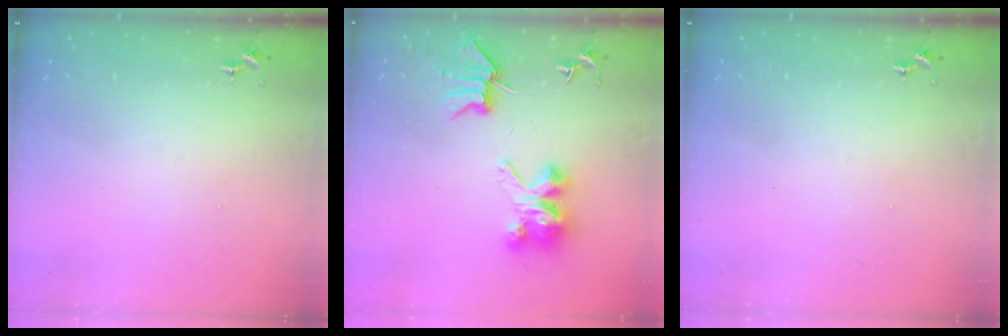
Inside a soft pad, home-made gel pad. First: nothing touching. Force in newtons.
{"total": 9.2, "press": 9.1, "slide": 1.1}
{"total": 0.0}